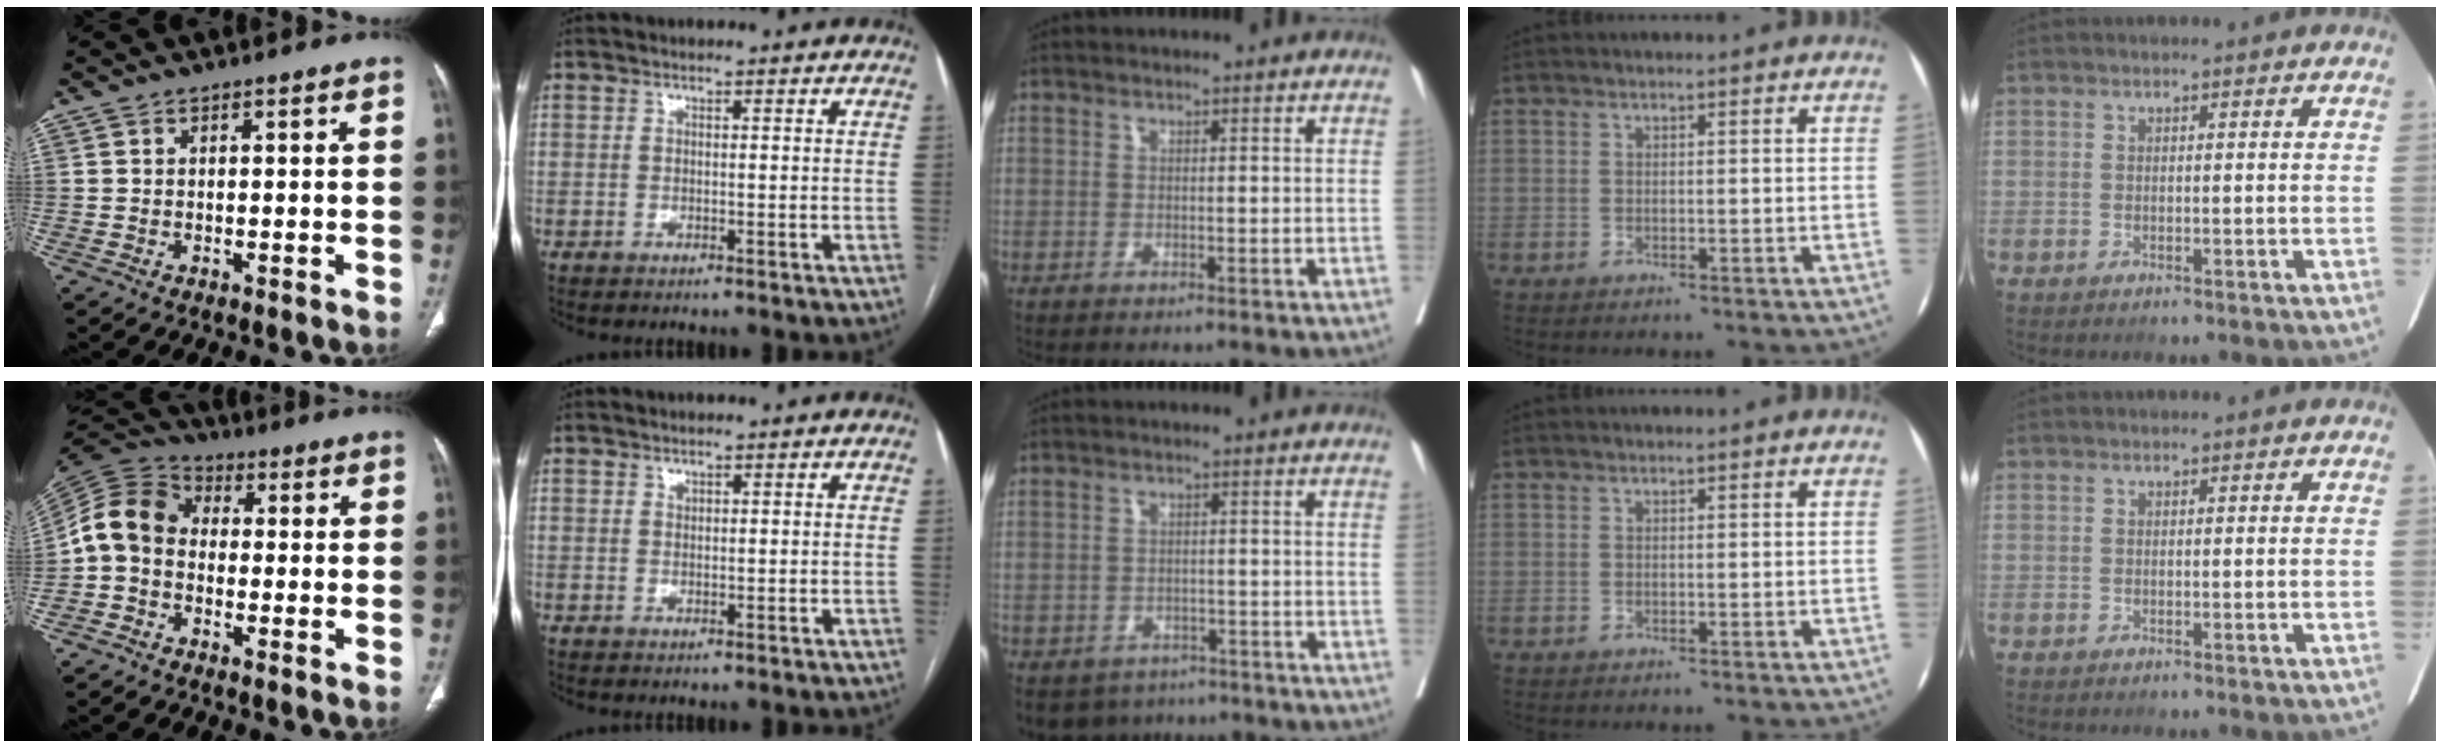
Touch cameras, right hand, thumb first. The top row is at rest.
{"thumb": {"total": 9.0, "force": [-1.1, 7.1, 5.4], "torque": [-0.099, 0.030, -0.039]}, "index": {"total": 0.5, "force": [0.4, 0.3, 0.2], "torque": [-0.002, -0.002, 0.005]}, "middle": {"total": 8.0, "force": [-5.4, 5.7, 1.8], "torque": [-0.038, -0.007, -0.074]}}